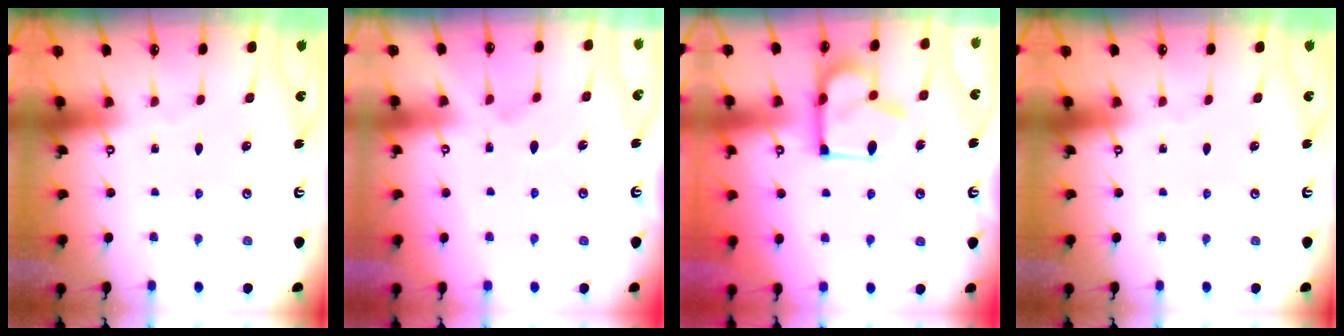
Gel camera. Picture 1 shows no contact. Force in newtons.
{"total": 1.5, "press": 1.0, "slide": 1.1}
{"total": 9.0, "press": 9.0, "slide": 0.9}
{"total": 0.0}